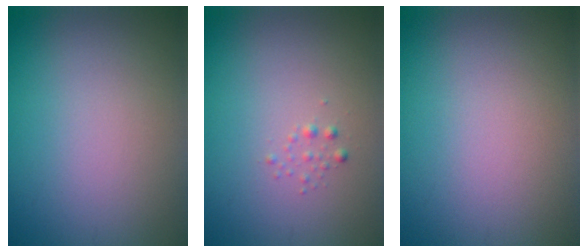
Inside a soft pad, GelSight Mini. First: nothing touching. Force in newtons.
{"total": 0.6, "press": 0.6, "slide": 0.1}
{"total": 0.0}